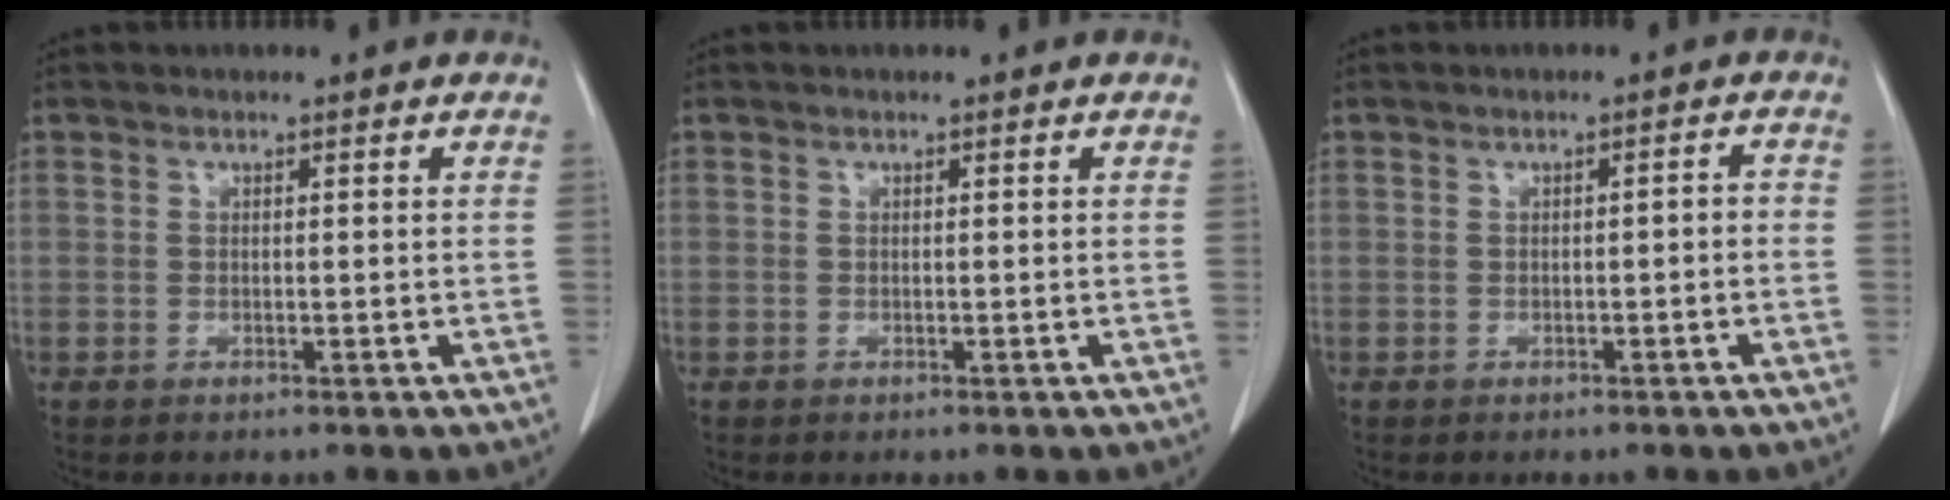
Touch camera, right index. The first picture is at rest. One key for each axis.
{"total": 0.0}
{"total": 1.2, "fx": -0.4, "fy": 0.4, "fz": 1.0, "tx": -0.013, "ty": 0.006, "tz": -0.005}